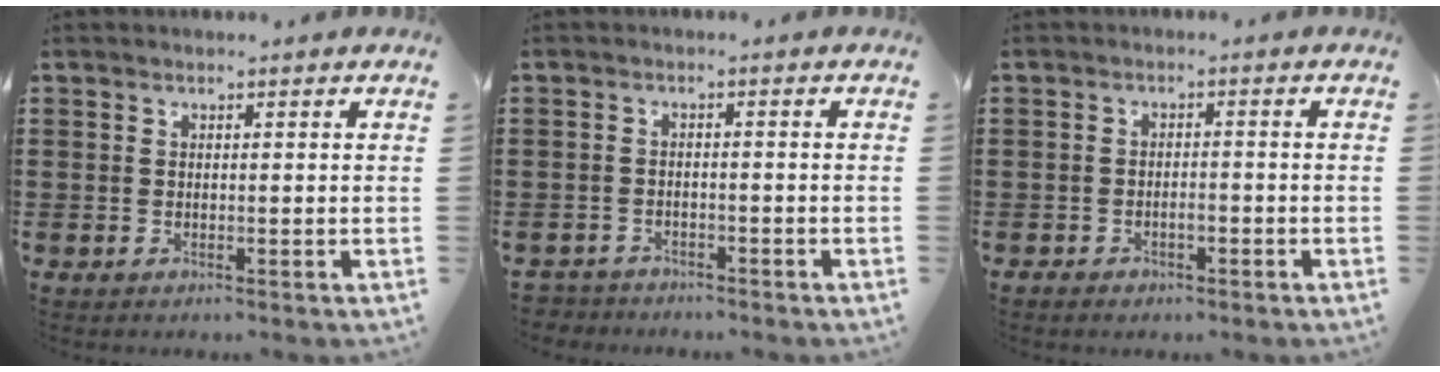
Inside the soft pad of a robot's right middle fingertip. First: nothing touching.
{"total": 2.3, "force": [-2.3, 0.4, -0.4], "torque": [0.000, 0.000, -0.052]}
{"total": 1.6, "force": [-1.2, 0.8, 0.7], "torque": [-0.017, -0.001, -0.026]}